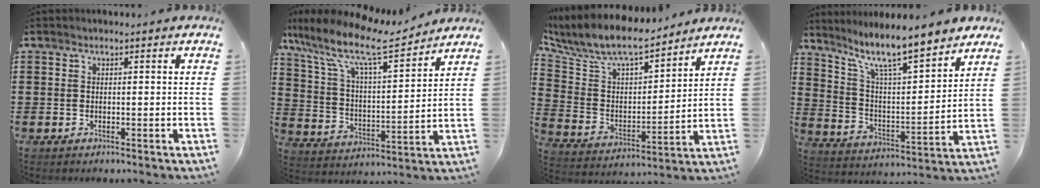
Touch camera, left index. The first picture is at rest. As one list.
[{"total": 11.4, "force": [8.8, 2.3, 6.9], "torque": [-0.166, -0.047, 0.148]}, {"total": 8.6, "force": [7.6, 2.2, 3.4], "torque": [-0.101, -0.050, 0.130]}, {"total": 9.6, "force": [8.2, 1.3, 5.0], "torque": [-0.120, -0.050, 0.136]}]